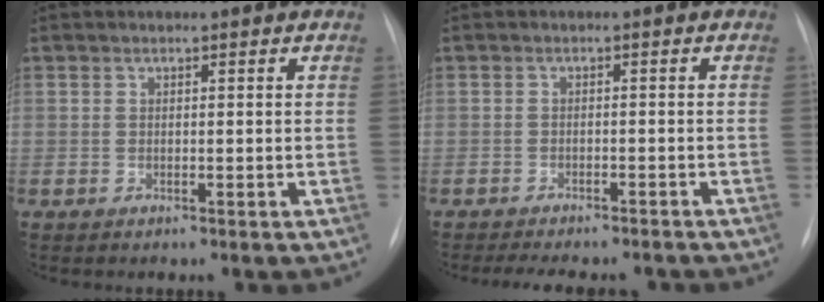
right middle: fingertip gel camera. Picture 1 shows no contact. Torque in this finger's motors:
{"motor_torque": [0.13, -0.12, 0.04, 0.02]}